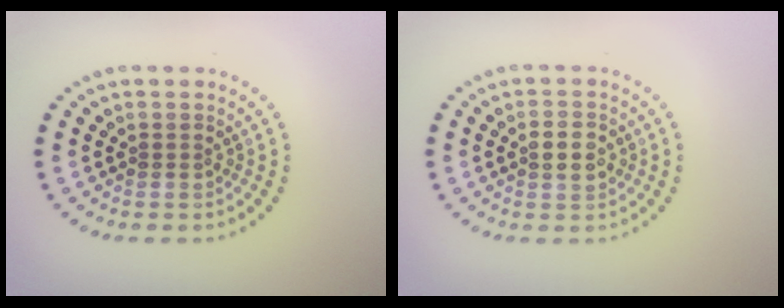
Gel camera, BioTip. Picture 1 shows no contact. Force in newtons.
{"total": 2.8, "press": 2.8, "slide": 0.0}